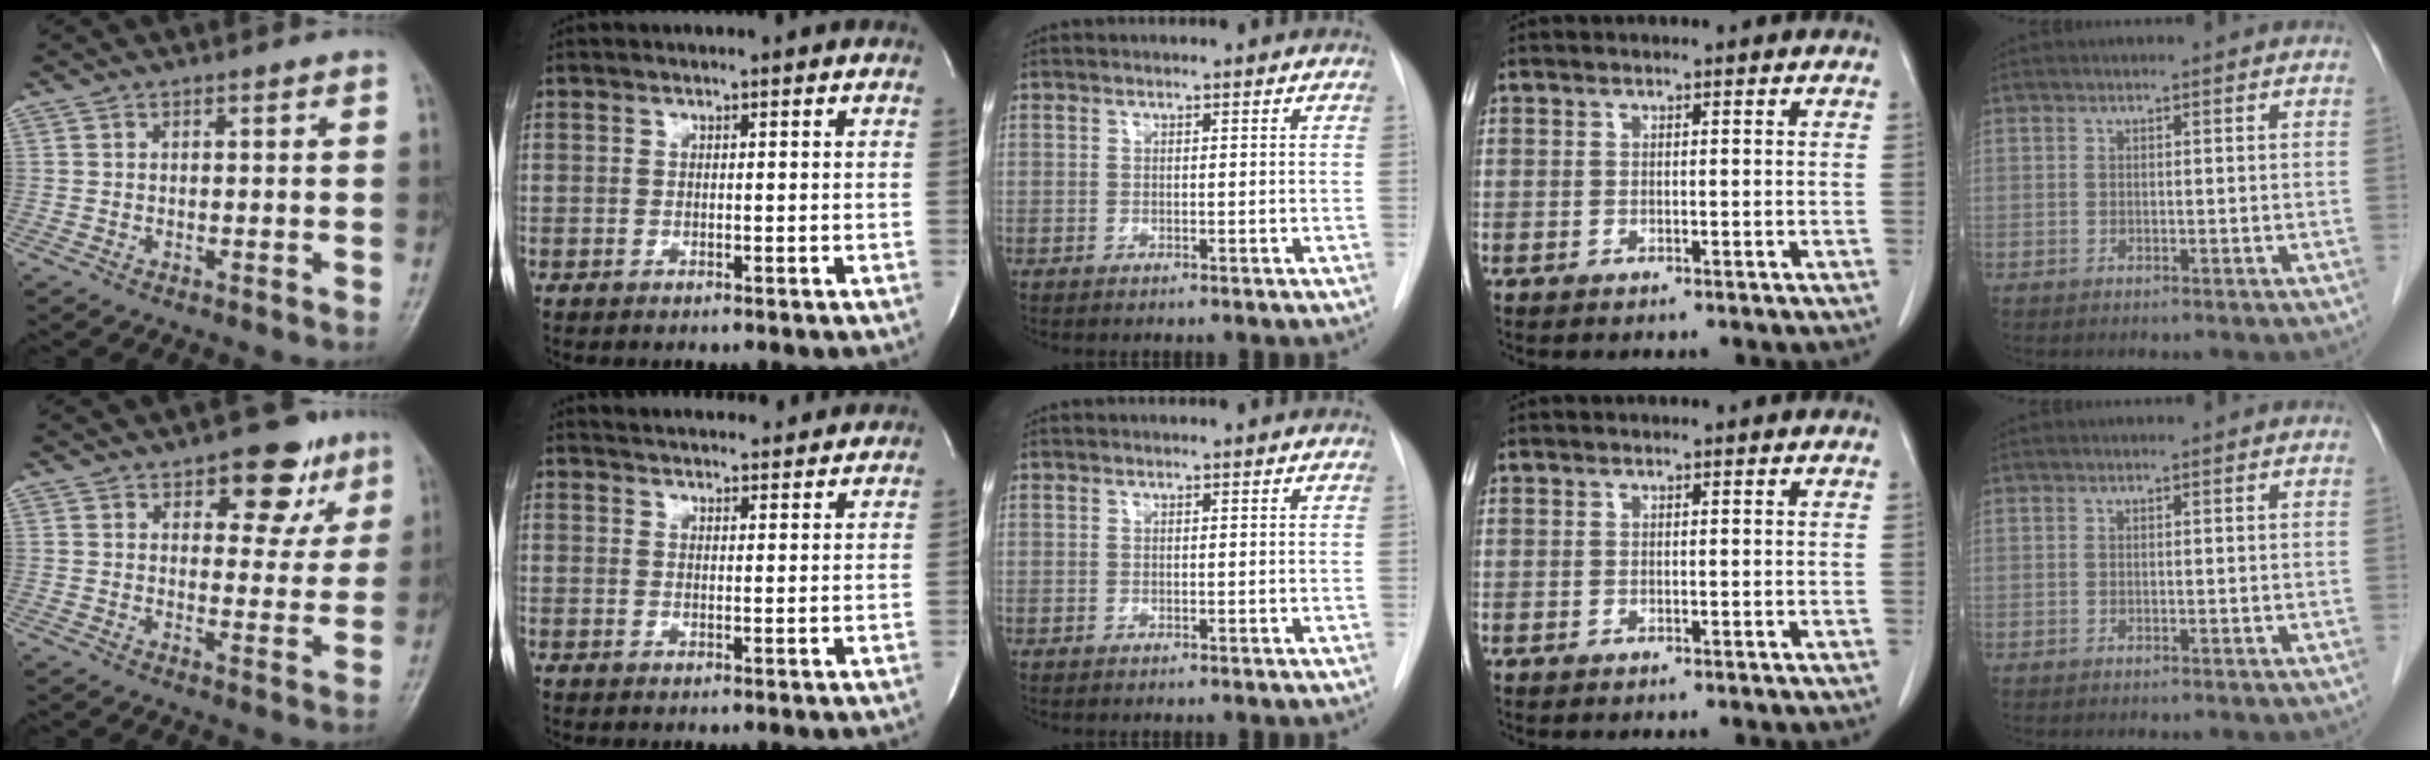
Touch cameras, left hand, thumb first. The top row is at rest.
{"thumb": {"total": 10.5, "force": [5.9, 5.6, 6.7], "torque": [-0.039, -0.024, 0.075]}, "index": {"total": 11.4, "force": [10.9, 2.1, 2.8], "torque": [-0.034, 0.011, 0.132]}}